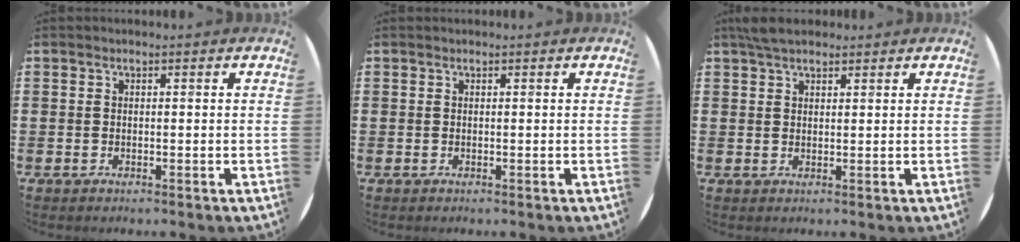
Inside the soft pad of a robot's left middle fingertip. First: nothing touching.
{"total": 0.0}
{"total": 3.0, "force": [2.6, 1.1, 1.0], "torque": [-0.017, 0.004, 0.048]}